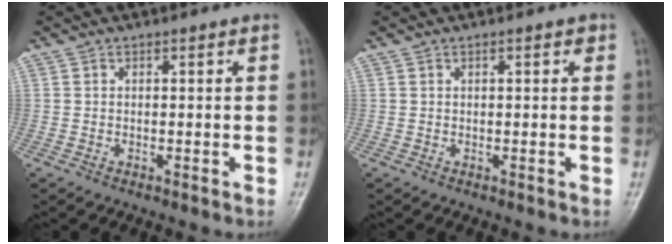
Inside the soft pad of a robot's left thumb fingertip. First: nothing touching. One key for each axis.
{"total": 1.3, "fx": 0.5, "fy": 0.4, "fz": 1.1, "tx": -0.014, "ty": 0.002, "tz": 0.005}